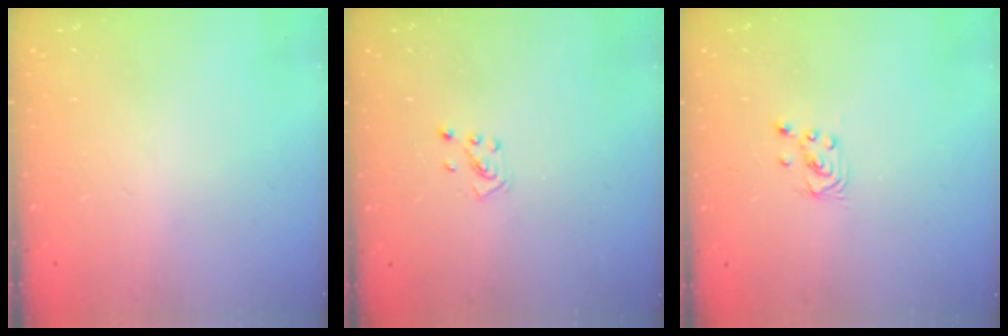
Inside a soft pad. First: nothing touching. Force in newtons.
{"total": 2.2, "press": 2.2, "slide": 0.3}
{"total": 1.7, "press": 1.6, "slide": 0.1}